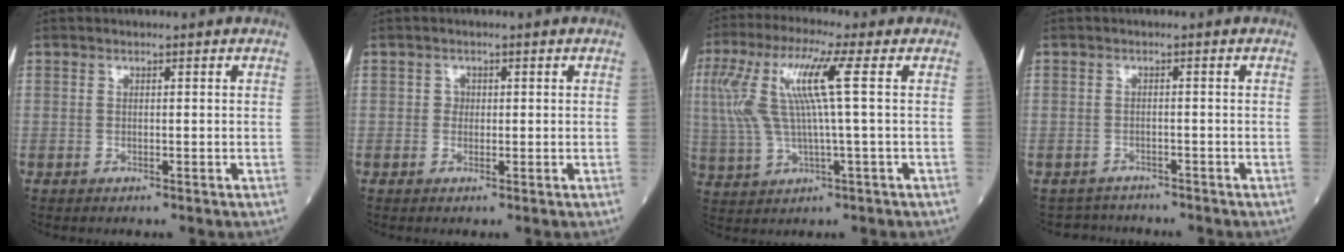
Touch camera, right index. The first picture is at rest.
{"total": 0.8, "force": [0.1, 0.8, 0.3], "torque": [-0.001, 0.003, 0.004]}
{"total": 11.2, "force": [2.3, 0.5, 10.9], "torque": [-0.251, 0.025, 0.048]}
{"total": 2.8, "force": [-2.5, 0.7, -1.1], "torque": [0.016, -0.004, -0.040]}